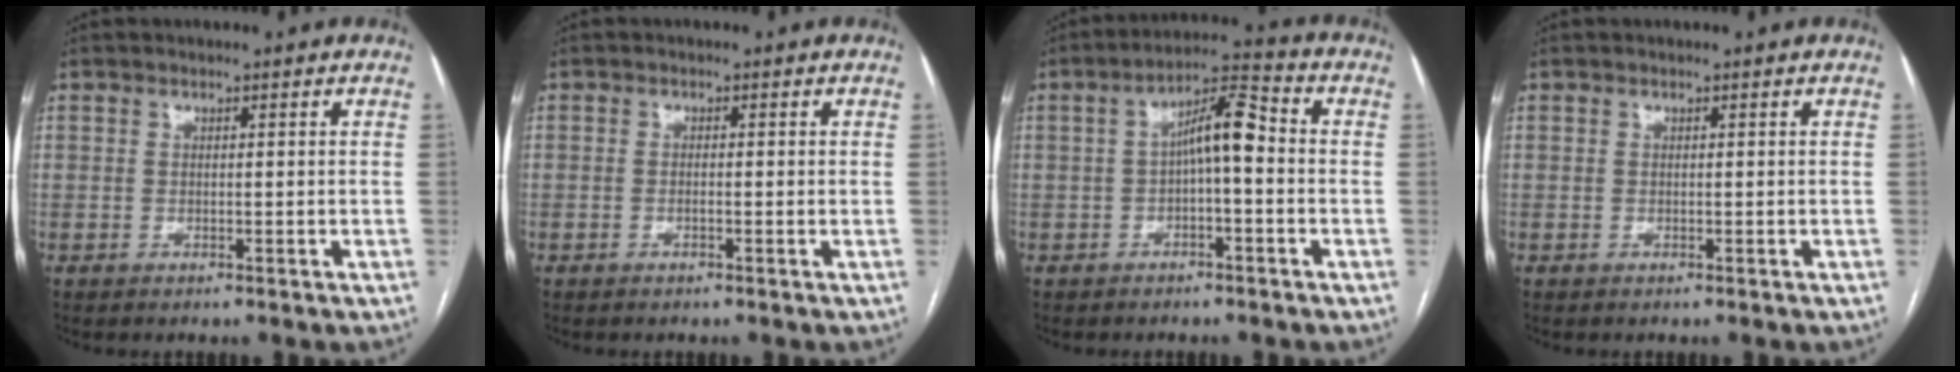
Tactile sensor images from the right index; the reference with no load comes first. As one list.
[{"total": 0.8, "force": [-0.2, 0.1, 0.8], "torque": [-0.013, 0.000, -0.003]}, {"total": 7.4, "force": [-0.2, 1.8, 7.2], "torque": [-0.124, 0.032, -0.005]}, {"total": 0.0}]